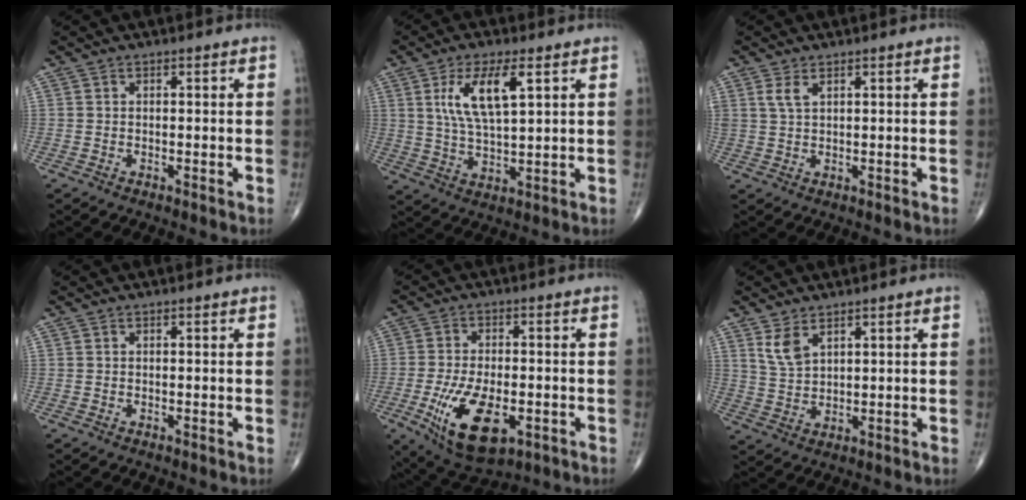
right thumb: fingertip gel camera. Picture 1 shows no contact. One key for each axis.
{"total": 10.3, "fx": 3.8, "fy": 3.5, "fz": 8.9, "tx": -0.173, "ty": -0.012, "tz": 0.077}
{"total": 2.5, "fx": 1.4, "fy": 1.0, "fz": 1.8, "tx": -0.041, "ty": 0.000, "tz": 0.035}
{"total": 0.0}
{"total": 14.3, "fx": -4.8, "fy": 7.1, "fz": 11.5, "tx": -0.201, "ty": -0.002, "tz": -0.068}
{"total": 4.5, "fx": 2.8, "fy": 2.2, "fz": 2.8, "tx": -0.054, "ty": -0.014, "tz": 0.063}